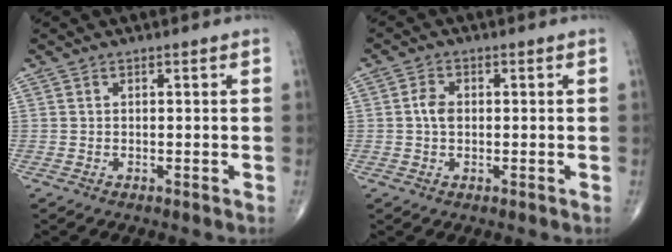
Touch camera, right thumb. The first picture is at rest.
{"total": 2.9, "force": [0.0, 2.0, 2.1], "torque": [-0.037, 0.006, -0.005]}